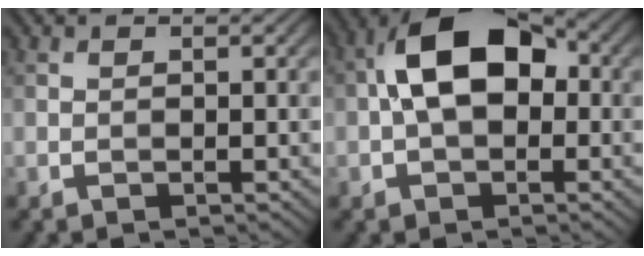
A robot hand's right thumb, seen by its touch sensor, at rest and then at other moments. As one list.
[{"total": 10.8, "force": [0.5, 6.7, 8.5], "torque": [-0.162, 0.021, -0.005]}]